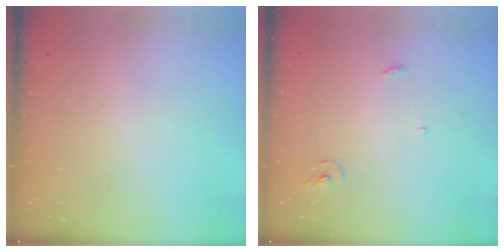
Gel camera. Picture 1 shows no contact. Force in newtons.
{"total": 3.0, "press": 3.0, "slide": 0.2}